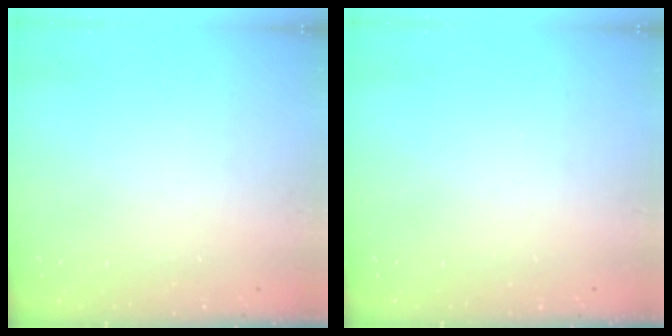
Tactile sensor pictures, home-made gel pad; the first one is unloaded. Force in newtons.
{"total": 0.0}